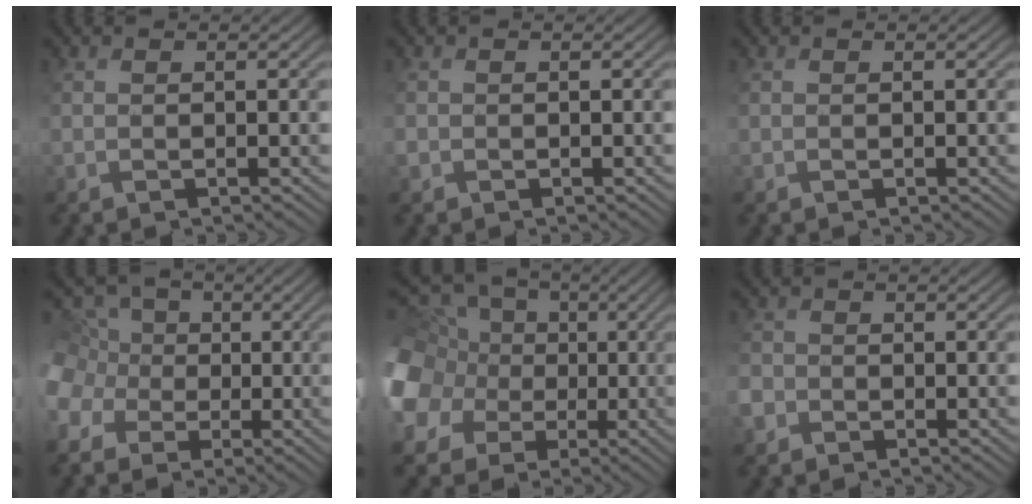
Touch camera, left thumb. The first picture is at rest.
{"total": 0.6, "force": [-0.5, -0.1, -0.4], "torque": [0.002, -0.002, -0.008]}
{"total": 0.0}
{"total": 7.8, "force": [-3.0, 7.0, 1.6], "torque": [-0.086, -0.006, -0.067]}
{"total": 14.5, "force": [-0.2, 13.7, 4.9], "torque": [-0.204, 0.013, -0.032]}
{"total": 2.2, "force": [-1.9, 0.5, -1.0], "torque": [0.008, -0.006, -0.037]}